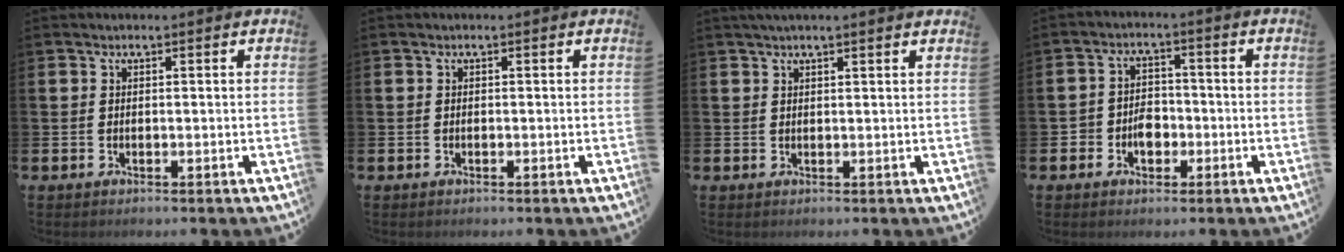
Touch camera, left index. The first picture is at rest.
{"total": 0.0}
{"total": 1.5, "force": [1.3, -0.2, 0.7], "torque": [-0.017, 0.003, 0.025]}
{"total": 3.6, "force": [-1.4, 2.8, 1.7], "torque": [-0.024, 0.002, -0.034]}